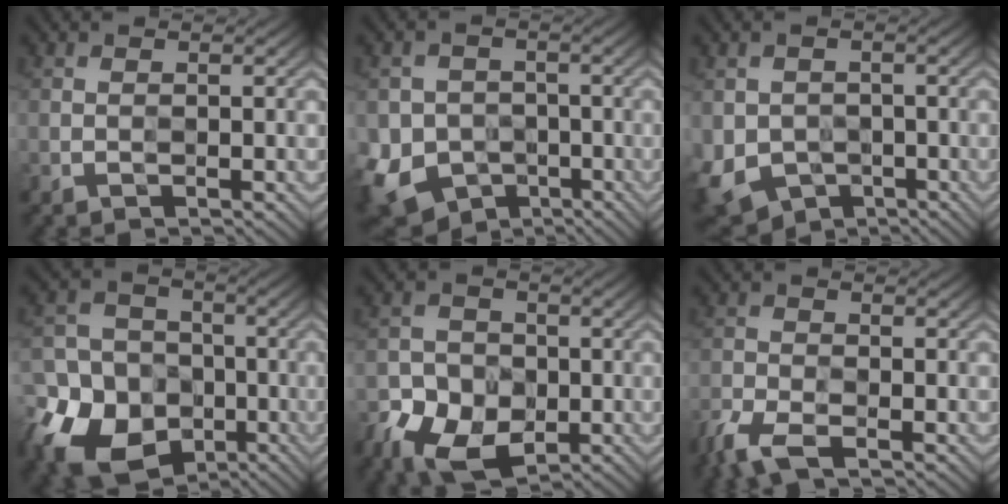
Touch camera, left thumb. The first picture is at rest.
{"total": 8.2, "force": [-3.4, 7.1, 2.4], "torque": [-0.065, -0.030, -0.073]}
{"total": 5.3, "force": [-1.4, 4.7, 2.1], "torque": [-0.073, -0.022, -0.022]}
{"total": 14.4, "force": [-6.8, 11.1, 6.3], "torque": [-0.153, -0.041, -0.132]}
{"total": 7.5, "force": [-3.4, 5.4, 4.0], "torque": [-0.090, -0.011, -0.066]}
{"total": 5.2, "force": [-3.8, 1.7, 3.1], "torque": [-0.074, -0.013, -0.083]}